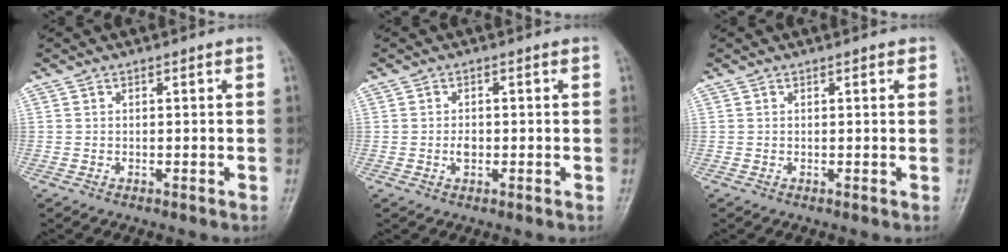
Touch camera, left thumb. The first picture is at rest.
{"total": 2.2, "force": [-0.4, 1.4, 1.6], "torque": [-0.023, 0.004, -0.009]}
{"total": 1.0, "force": [0.5, 0.4, 0.7], "torque": [-0.006, -0.001, 0.004]}